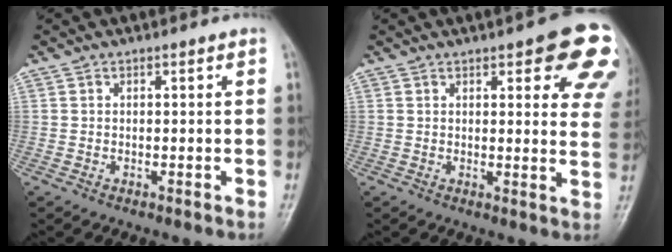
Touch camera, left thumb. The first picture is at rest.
{"total": 14.8, "force": [6.9, 5.0, 12.1], "torque": [-0.109, -0.022, 0.070]}